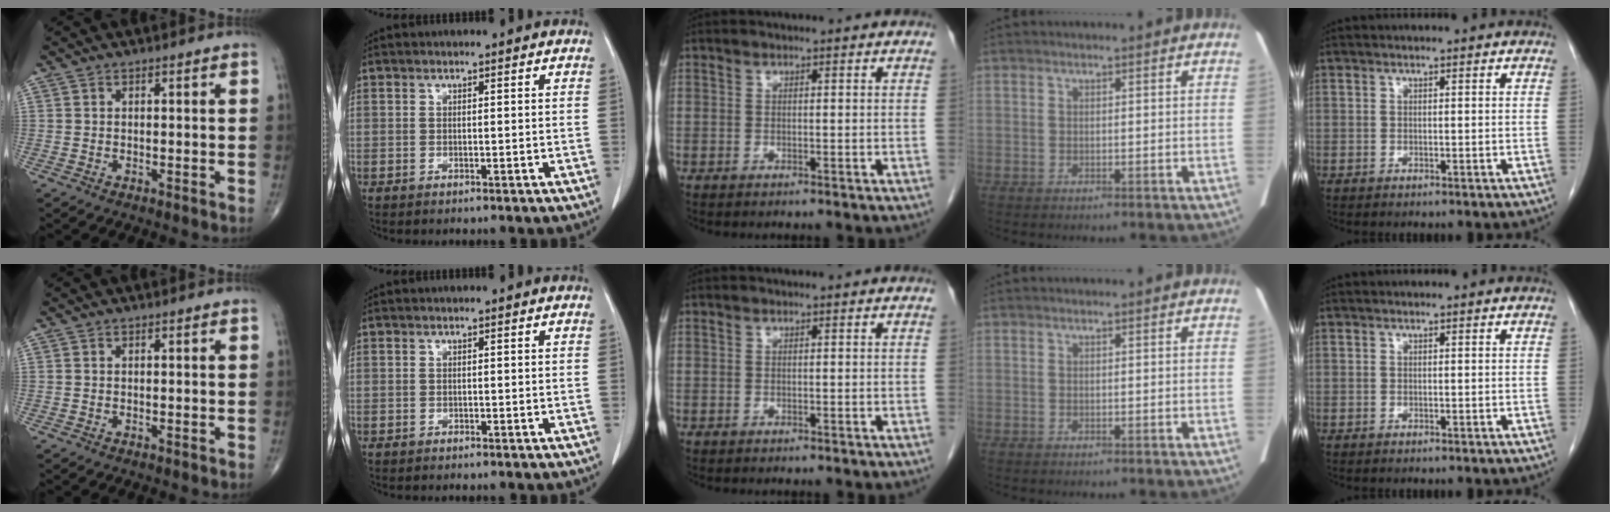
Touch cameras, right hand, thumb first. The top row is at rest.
{}